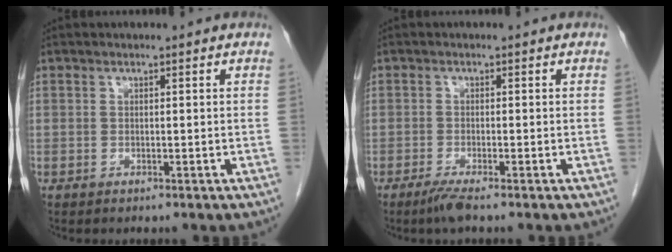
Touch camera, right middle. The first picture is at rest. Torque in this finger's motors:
{"motor_torque": [0.35, -0.59, 0.00, 0.01]}